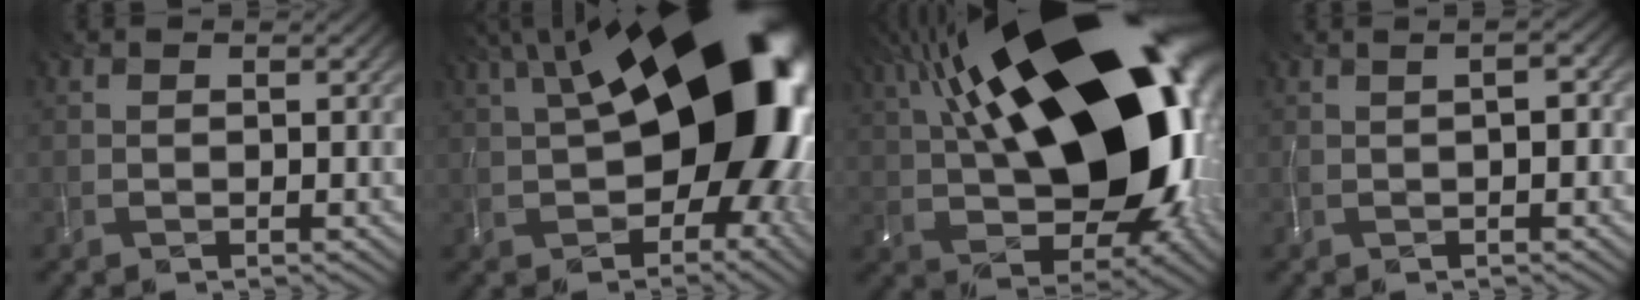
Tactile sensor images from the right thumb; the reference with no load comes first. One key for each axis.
{"total": 21.8, "fx": 2.2, "fy": 11.6, "fz": 18.2, "tx": -0.256, "ty": 0.007, "tz": 0.034}
{"total": 23.7, "fx": 5.5, "fy": 12.9, "fz": 19.1, "tx": -0.351, "ty": 0.024, "tz": 0.108}
{"total": 2.0, "fx": 0.2, "fy": 0.5, "fz": 1.9, "tx": -0.041, "ty": 0.004, "tz": 0.009}